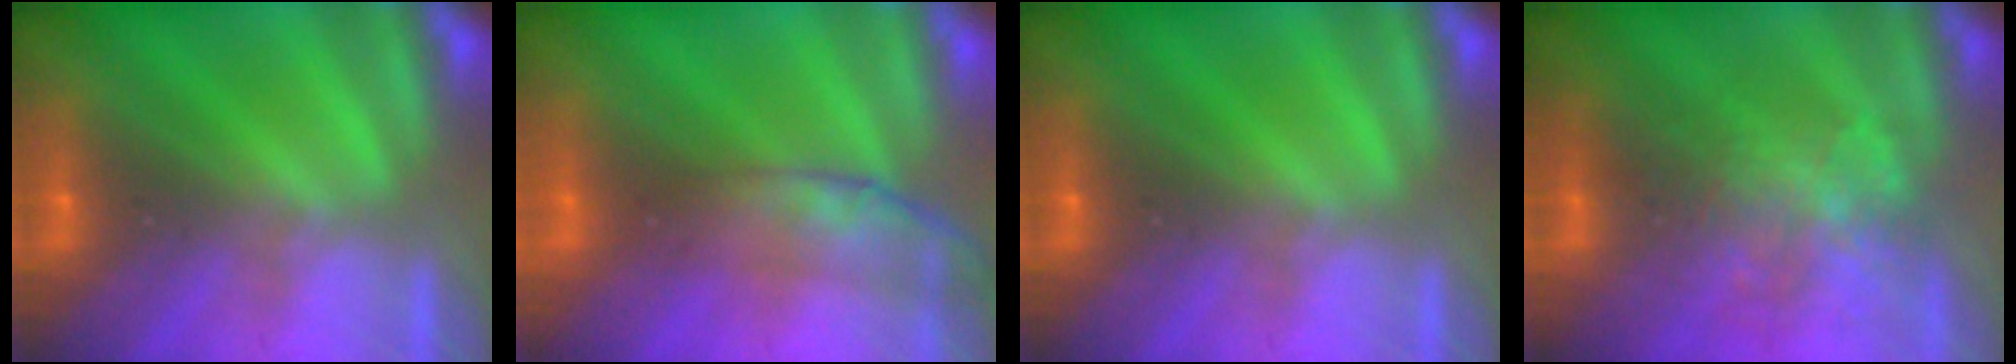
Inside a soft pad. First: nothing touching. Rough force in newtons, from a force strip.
{"total": 2.9}
{"total": 0.0}
{"total": 2.2}